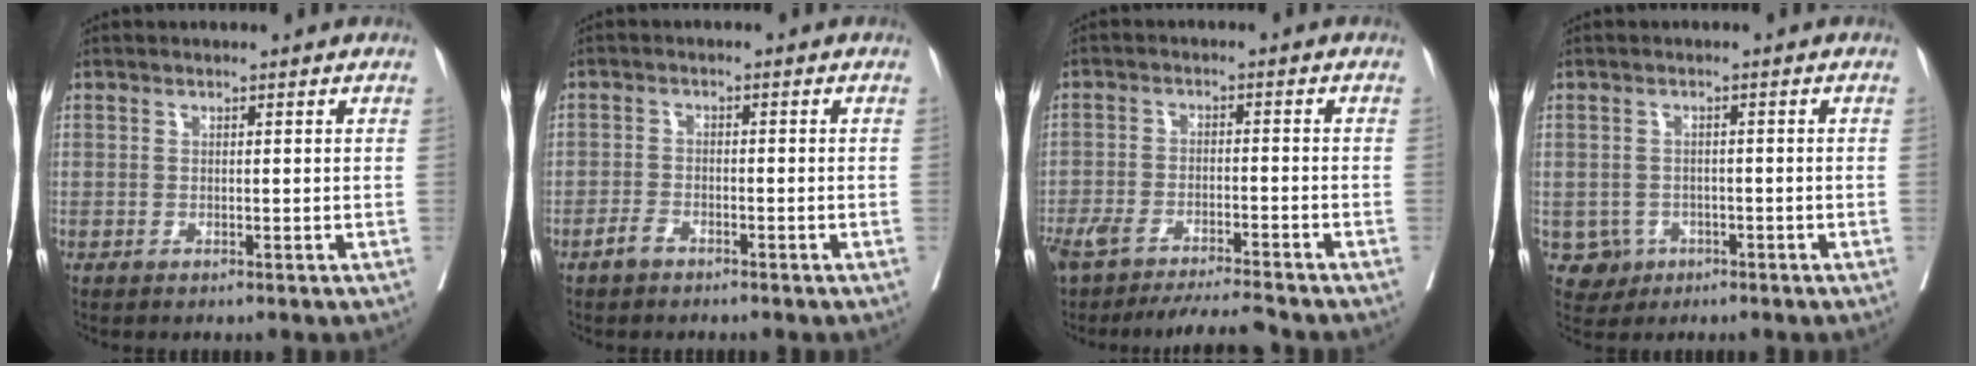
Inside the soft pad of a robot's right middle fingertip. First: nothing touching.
{"total": 2.0, "force": [-1.6, 0.8, 0.9], "torque": [-0.018, 0.003, -0.029]}
{"total": 9.6, "force": [-8.9, 0.3, 3.6], "torque": [-0.061, -0.001, -0.143]}
{"total": 3.4, "force": [-1.3, 3.1, 0.2], "torque": [0.004, 0.010, -0.016]}